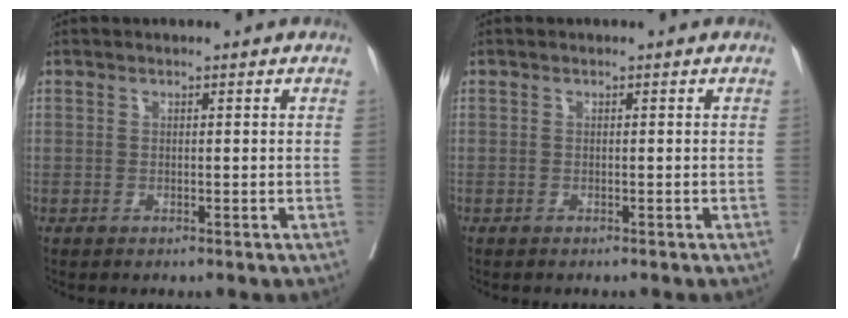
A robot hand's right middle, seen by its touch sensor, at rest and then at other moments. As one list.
[{"total": 0.9, "force": [-0.8, 0.2, 0.3], "torque": [-0.003, -0.001, -0.012]}]